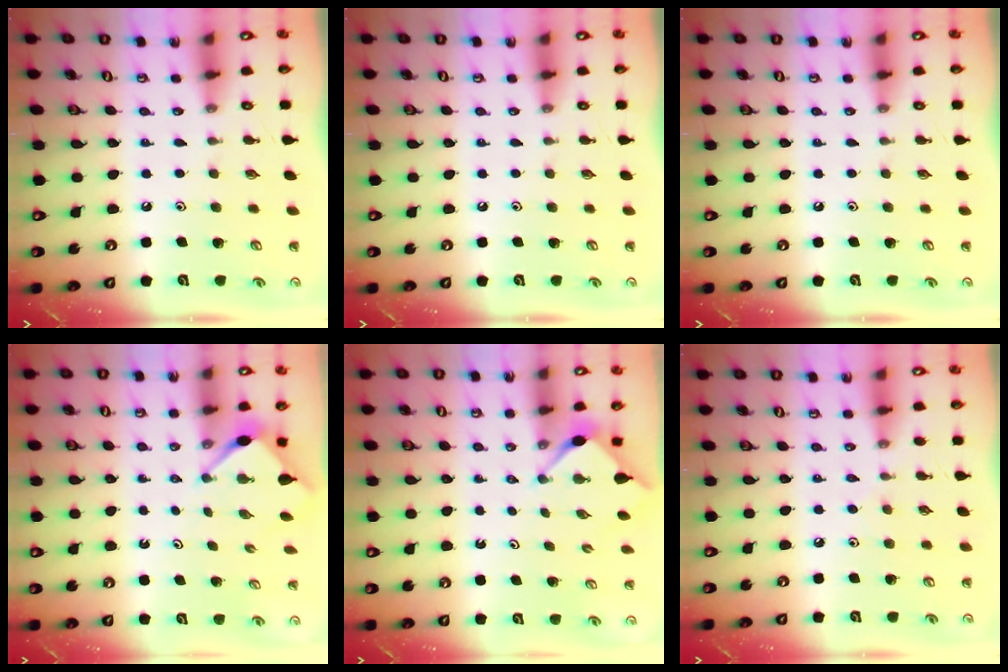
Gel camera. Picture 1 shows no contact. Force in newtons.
{"total": 0.0}
{"total": 0.0}
{"total": 3.5, "press": 3.5, "slide": 0.3}
{"total": 2.8, "press": 2.7, "slide": 0.3}
{"total": 4.9, "press": 4.9, "slide": 0.7}